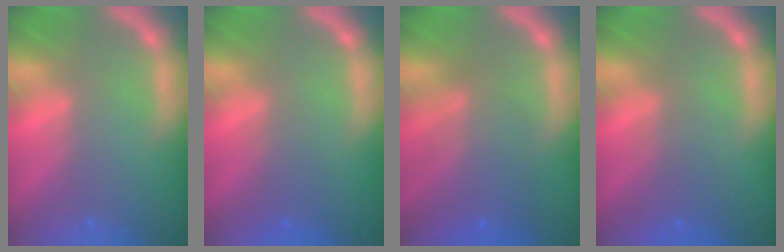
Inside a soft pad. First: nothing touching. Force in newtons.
{"total": 2.0}
{"total": 6.0}
{"total": 2.5}